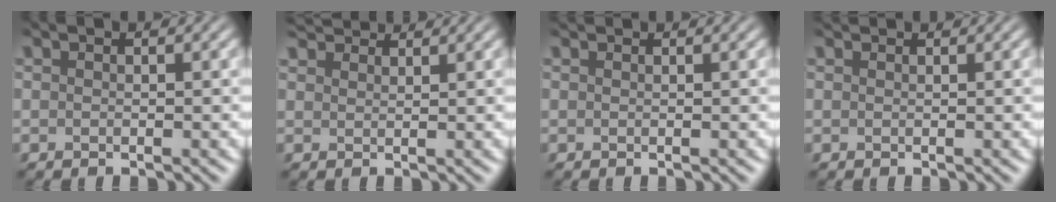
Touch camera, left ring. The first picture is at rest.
{"total": 3.8, "force": [3.7, 0.7, 0.9], "torque": [-0.026, 0.005, 0.058]}
{"total": 0.9, "force": [0.9, 0.1, 0.2], "torque": [-0.012, 0.000, 0.004]}
{"total": 1.2, "force": [1.2, 0.1, 0.3], "torque": [-0.013, 0.000, 0.008]}